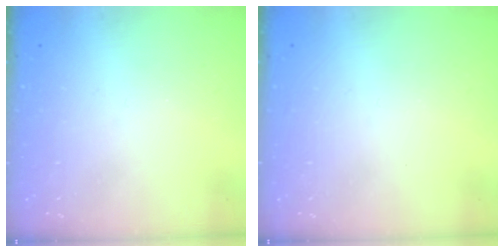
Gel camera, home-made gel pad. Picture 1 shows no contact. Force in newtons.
{"total": 0.0}